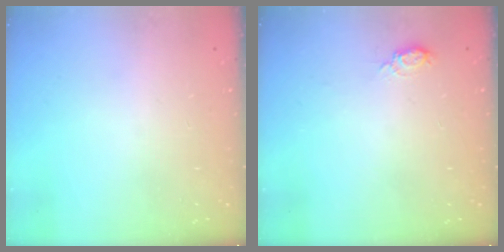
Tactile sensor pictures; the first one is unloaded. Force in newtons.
{"total": 4.8, "press": 4.8, "slide": 0.5}